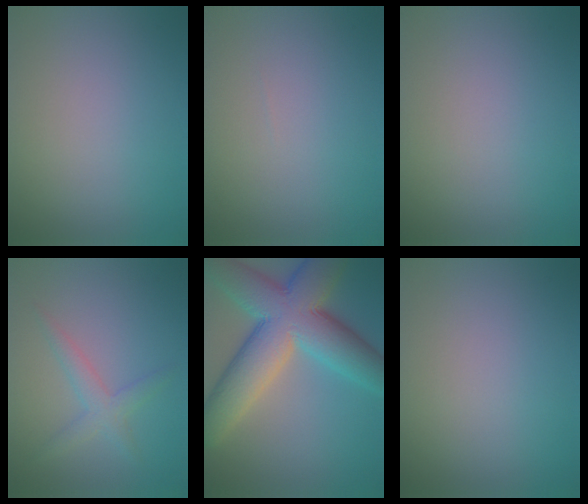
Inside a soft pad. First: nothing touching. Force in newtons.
{"total": 0.0}
{"total": 0.0}
{"total": 2.2, "press": 2.2, "slide": 0.1}
{"total": 12.9, "press": 12.8, "slide": 0.7}
{"total": 0.0}